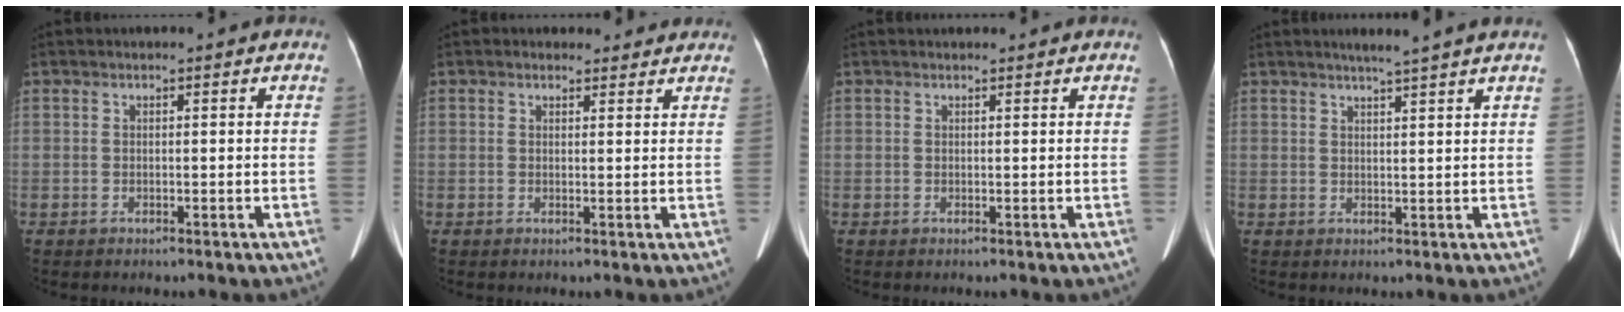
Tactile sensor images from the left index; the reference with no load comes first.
{"total": 2.9, "force": [2.5, 1.5, 0.0], "torque": [0.005, 0.006, 0.019]}
{"total": 1.6, "force": [1.5, 0.3, 0.4], "torque": [-0.009, 0.020, 0.022]}
{"total": 4.6, "force": [3.8, -1.0, 2.4], "torque": [-0.035, 0.004, 0.048]}